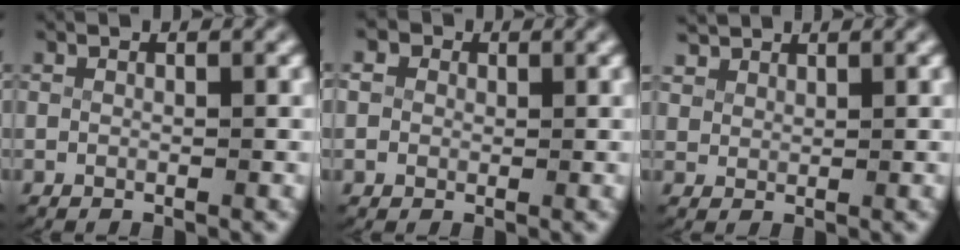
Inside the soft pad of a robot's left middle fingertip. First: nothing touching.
{"total": 2.8, "force": [0.5, 2.6, 0.8], "torque": [-0.034, -0.003, 0.006]}
{"total": 2.3, "force": [2.2, 0.6, 0.4], "torque": [-0.016, 0.000, 0.049]}